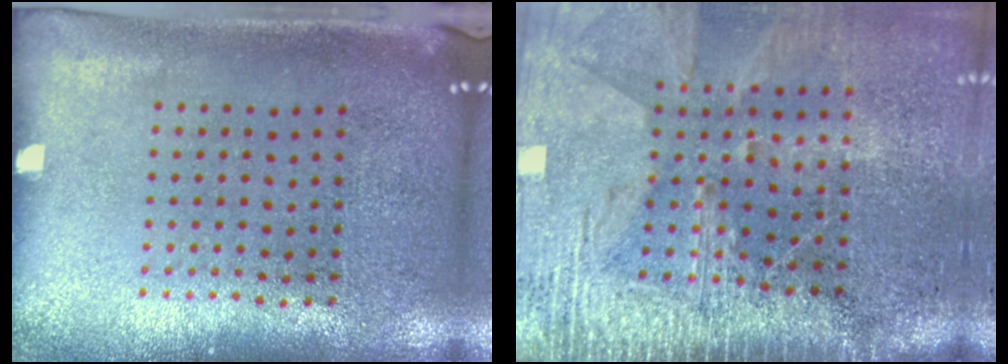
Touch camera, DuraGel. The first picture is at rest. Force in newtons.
{"total": 3.8, "press": 3.3, "slide": 1.9}